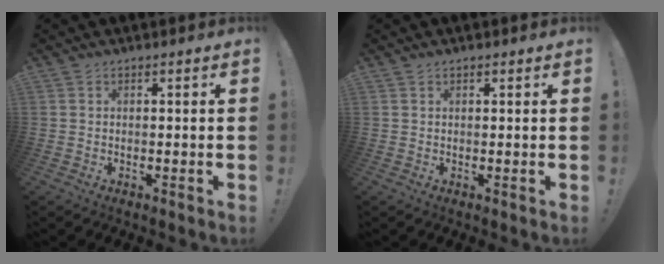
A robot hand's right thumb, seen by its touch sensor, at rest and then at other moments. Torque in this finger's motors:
{"motor_torque": [-0.25, -0.34, -0.21, 0.33, 0.03]}